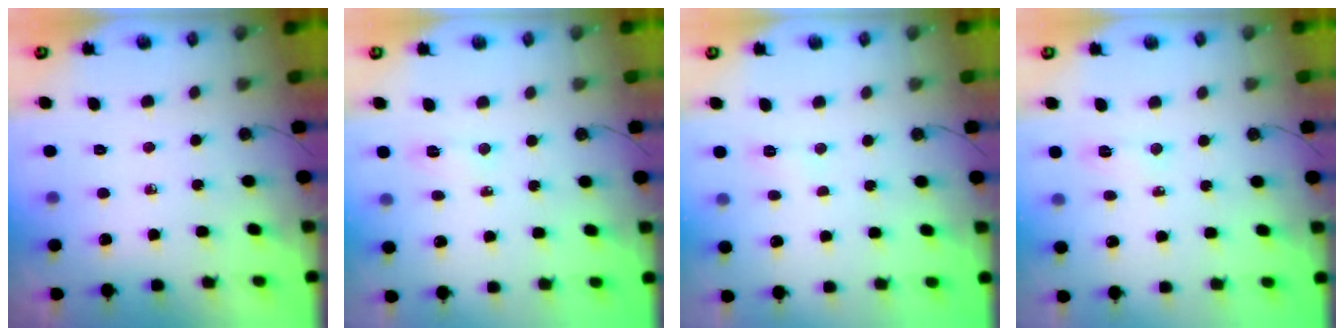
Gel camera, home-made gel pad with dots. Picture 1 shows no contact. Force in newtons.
{"total": 5.2, "press": 5.1, "slide": 0.5}
{"total": 5.3, "press": 5.2, "slide": 0.7}
{"total": 5.2, "press": 5.1, "slide": 0.5}